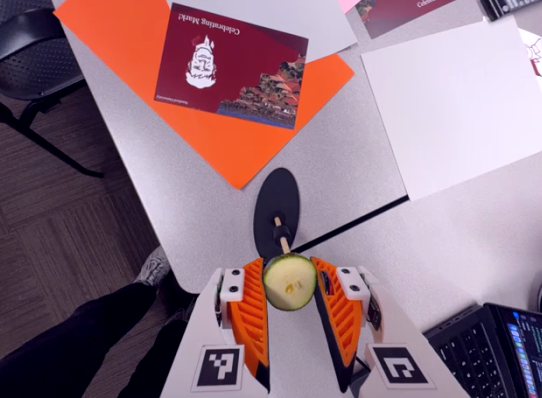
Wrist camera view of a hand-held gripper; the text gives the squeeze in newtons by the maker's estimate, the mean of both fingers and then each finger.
{"total": 12.4, "left": 12.4, "right": 12.4}